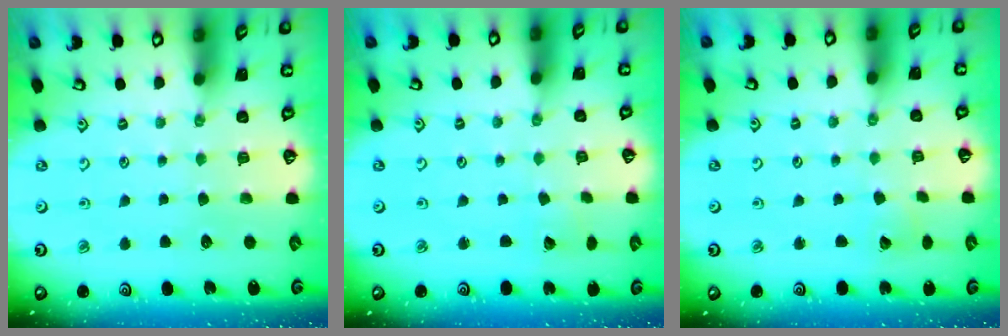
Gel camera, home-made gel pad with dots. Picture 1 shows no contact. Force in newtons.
{"total": 2.2, "press": 2.2, "slide": 0.2}
{"total": 2.6, "press": 2.6, "slide": 0.3}